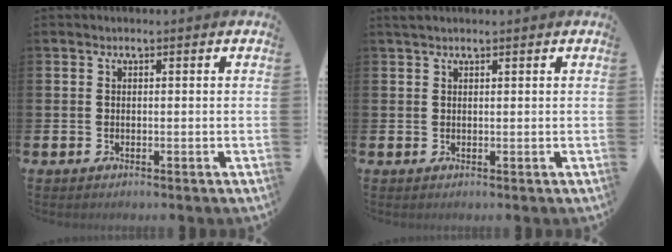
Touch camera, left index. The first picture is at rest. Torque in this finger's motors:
{"motor_torque": [0.01, 0.16, -0.23, 0.00]}